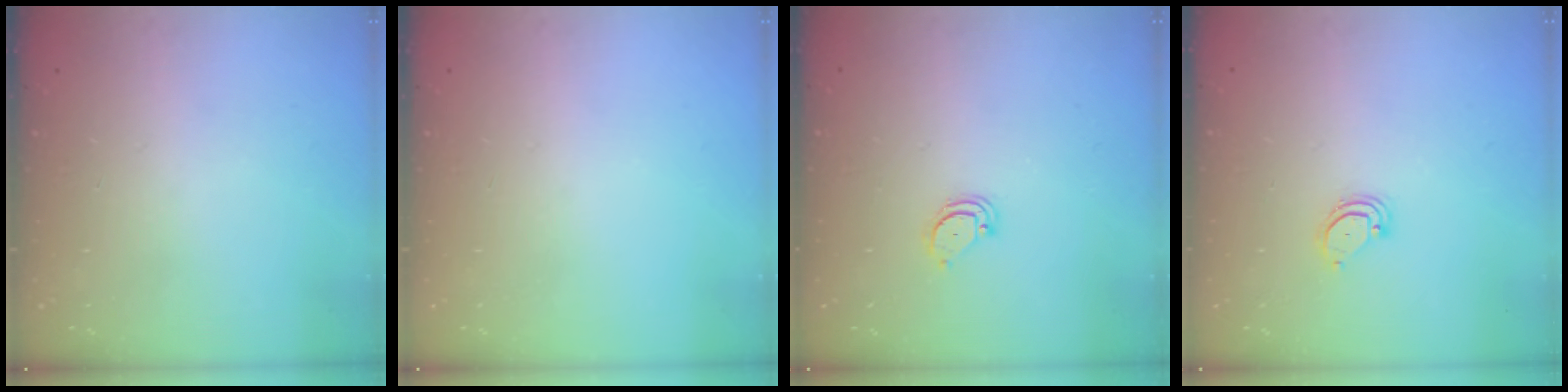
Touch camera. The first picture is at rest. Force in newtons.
{"total": 0.0}
{"total": 2.6, "press": 2.6, "slide": 0.2}
{"total": 3.6, "press": 3.5, "slide": 0.3}